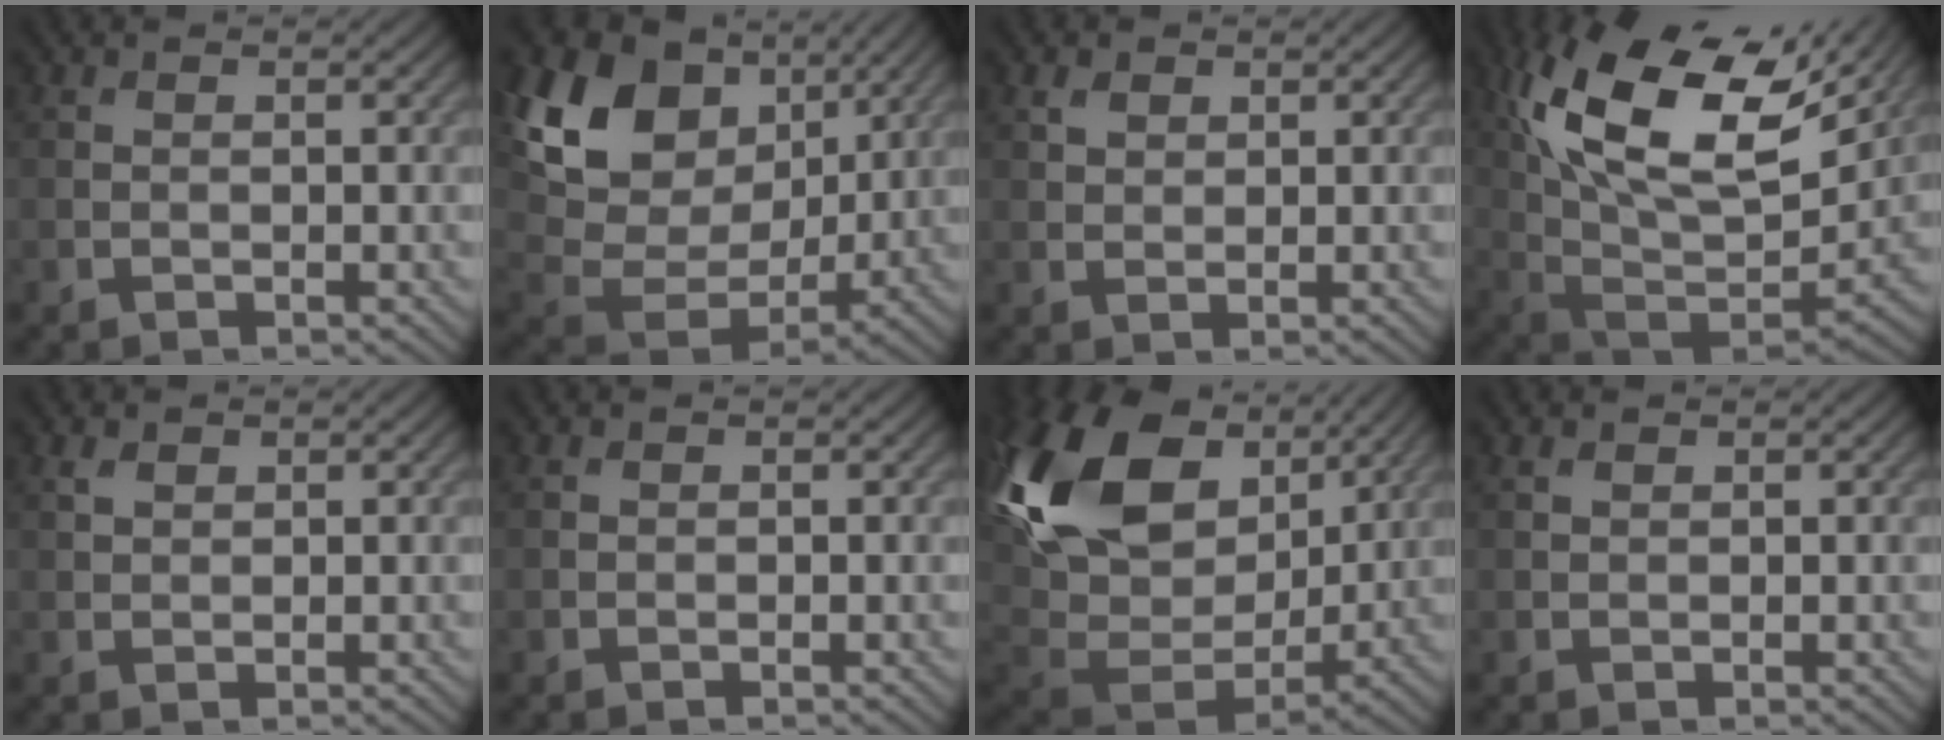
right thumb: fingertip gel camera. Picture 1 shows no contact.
{"total": 15.7, "force": [6.8, 10.7, 9.3], "torque": [-0.224, 0.023, 0.132]}
{"total": 1.6, "force": [1.0, 1.1, 0.6], "torque": [-0.014, 0.000, 0.019]}
{"total": 18.6, "force": [9.3, 8.8, 13.5], "torque": [-0.288, 0.028, 0.162]}
{"total": 1.2, "force": [0.8, 0.7, 0.5], "torque": [-0.013, 0.000, 0.017]}
{"total": 0.0}
{"total": 19.7, "force": [8.1, 12.5, 12.9], "torque": [-0.323, 0.029, 0.158]}
{"total": 0.7, "force": [0.6, 0.3, 0.2], "torque": [-0.007, 0.000, 0.013]}